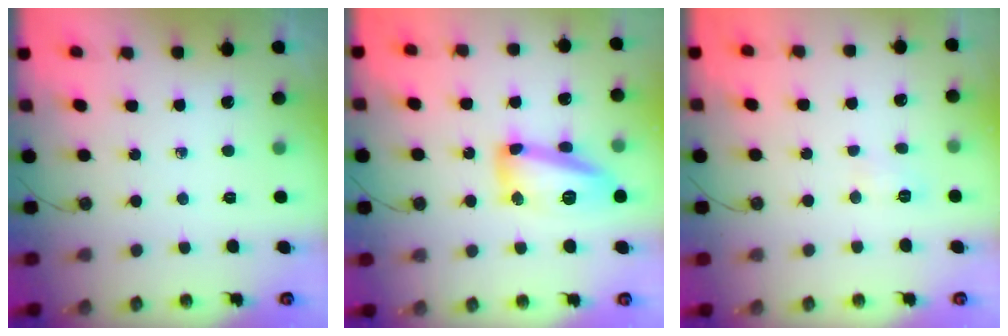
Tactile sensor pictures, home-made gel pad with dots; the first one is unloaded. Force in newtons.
{"total": 14.1, "press": 14.0, "slide": 1.2}
{"total": 3.9, "press": 3.9, "slide": 0.4}